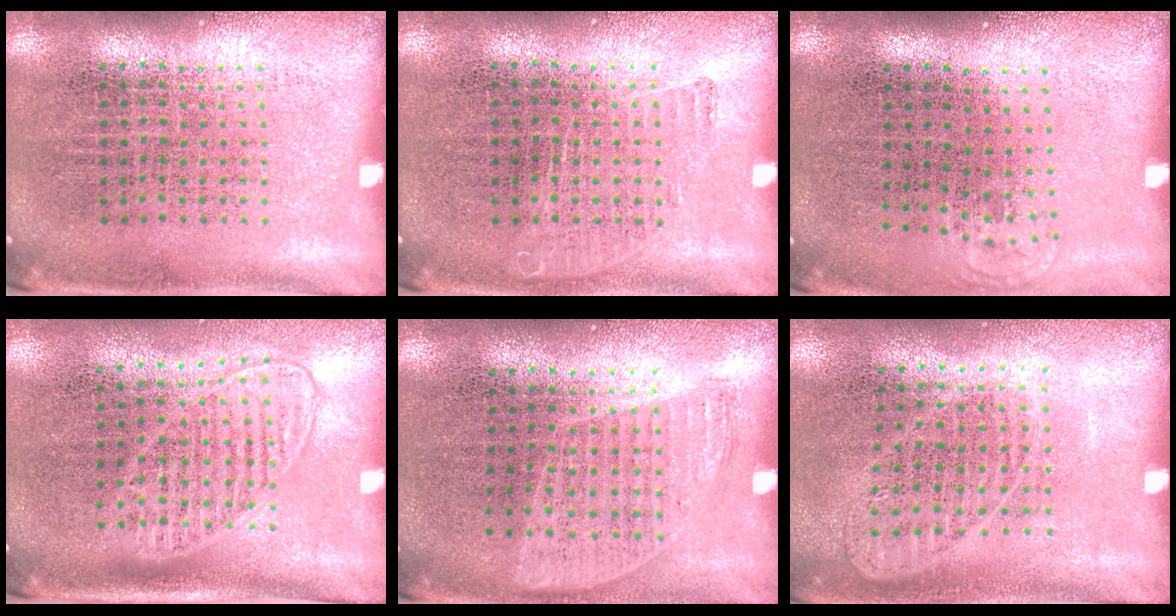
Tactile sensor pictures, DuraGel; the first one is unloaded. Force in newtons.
{"total": 0.8, "press": 0.8, "slide": 0.1}
{"total": 0.6, "press": 0.5, "slide": 0.3}
{"total": 1.4, "press": 1.2, "slide": 0.7}
{"total": 0.9, "press": 0.8, "slide": 0.4}
{"total": 1.0, "press": 0.9, "slide": 0.3}